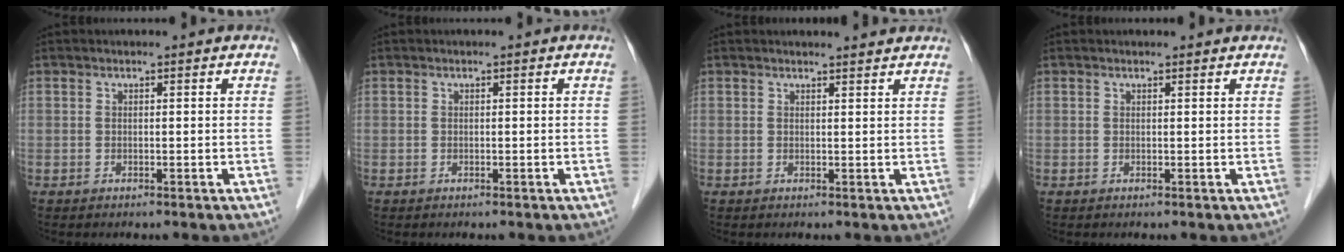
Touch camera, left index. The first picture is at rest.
{"total": 0.0}
{"total": 2.7, "force": [2.7, 0.1, 0.3], "torque": [-0.010, 0.001, 0.030]}
{"total": 2.0, "force": [1.9, 0.4, 0.3], "torque": [-0.013, 0.010, 0.020]}